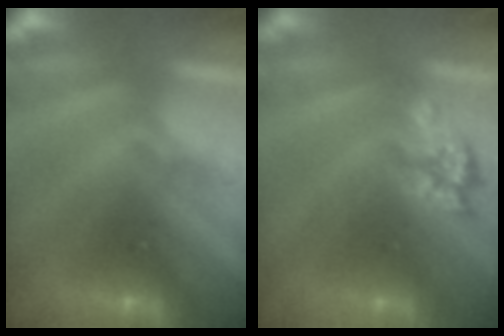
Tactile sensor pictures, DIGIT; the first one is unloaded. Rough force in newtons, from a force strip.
{"total": 2.4}